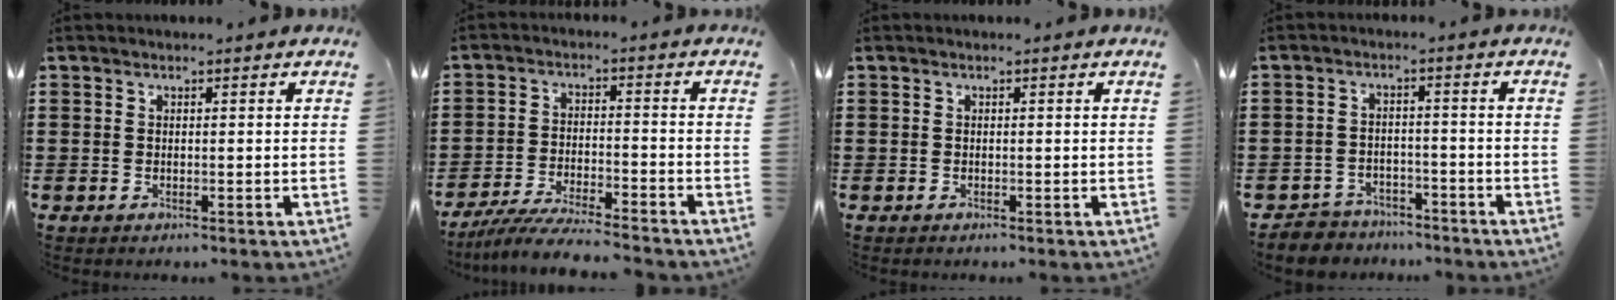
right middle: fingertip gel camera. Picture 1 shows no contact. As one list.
[{"total": 6.4, "force": [-6.1, 0.1, 2.1], "torque": [-0.049, -0.008, -0.118]}, {"total": 0.0}, {"total": 3.9, "force": [-3.8, 0.9, -0.3], "torque": [-0.011, -0.002, -0.083]}]